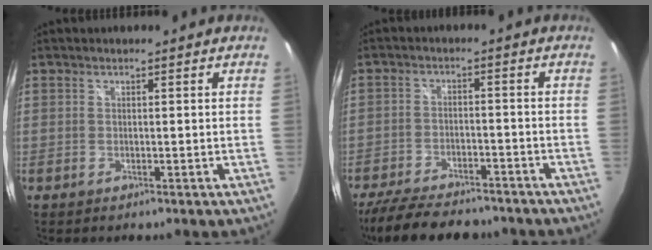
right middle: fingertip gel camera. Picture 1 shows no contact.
{"total": 15.3, "force": [-12.5, 5.4, 6.9], "torque": [-0.155, -0.016, -0.192]}